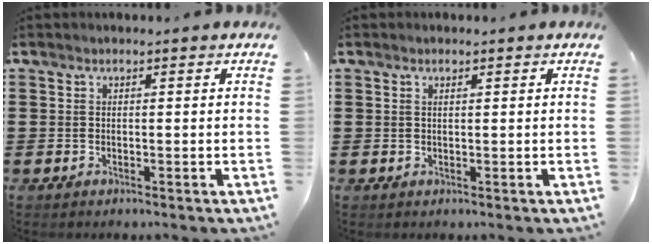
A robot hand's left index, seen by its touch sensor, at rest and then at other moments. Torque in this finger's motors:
{"motor_torque": [-0.33, 0.82, -0.01, 0.00]}